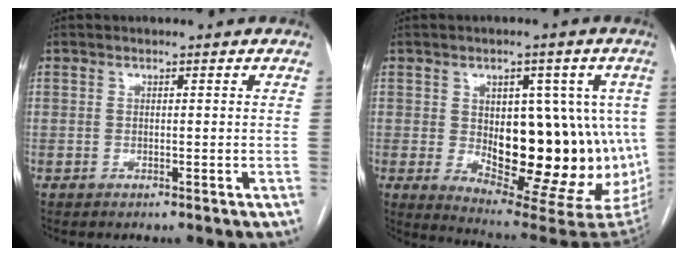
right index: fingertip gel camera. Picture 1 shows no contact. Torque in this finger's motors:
{"motor_torque": [2.07, -0.07, 0.81, 0.15]}